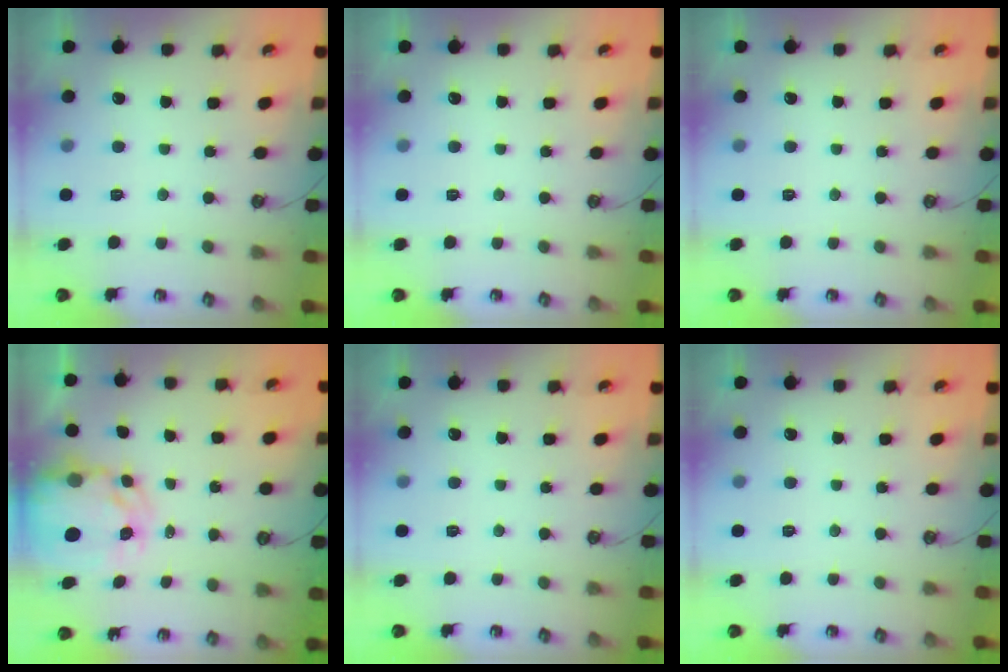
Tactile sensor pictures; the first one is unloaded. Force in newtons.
{"total": 0.0}
{"total": 0.0}
{"total": 7.7, "press": 7.7, "slide": 0.6}
{"total": 0.0}
{"total": 0.0}